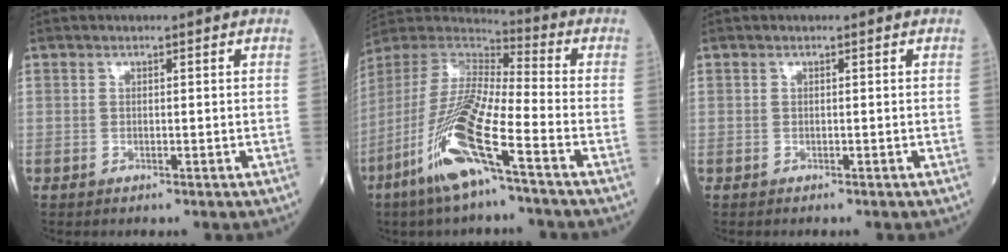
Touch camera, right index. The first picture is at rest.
{"total": 16.6, "force": [-8.2, 1.5, 14.4], "torque": [-0.314, -0.032, -0.167]}
{"total": 0.0}